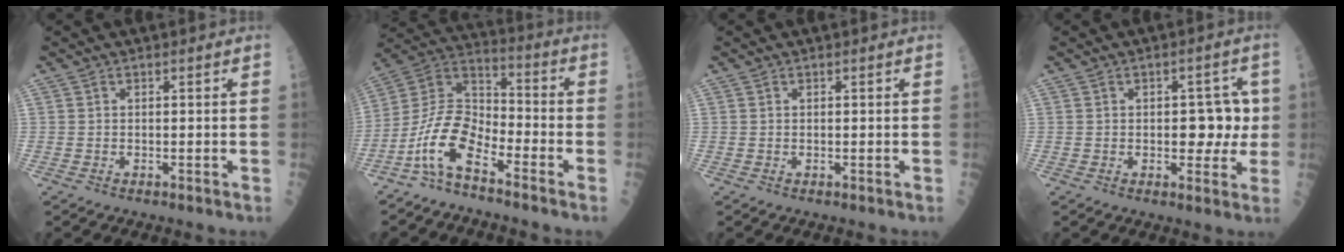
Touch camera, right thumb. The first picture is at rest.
{"total": 11.6, "force": [-6.9, 4.6, 8.2], "torque": [-0.162, 0.071, -0.143]}
{"total": 0.0}
{"total": 6.5, "force": [0.1, 4.0, 5.2], "torque": [-0.025, 0.009, 0.002]}